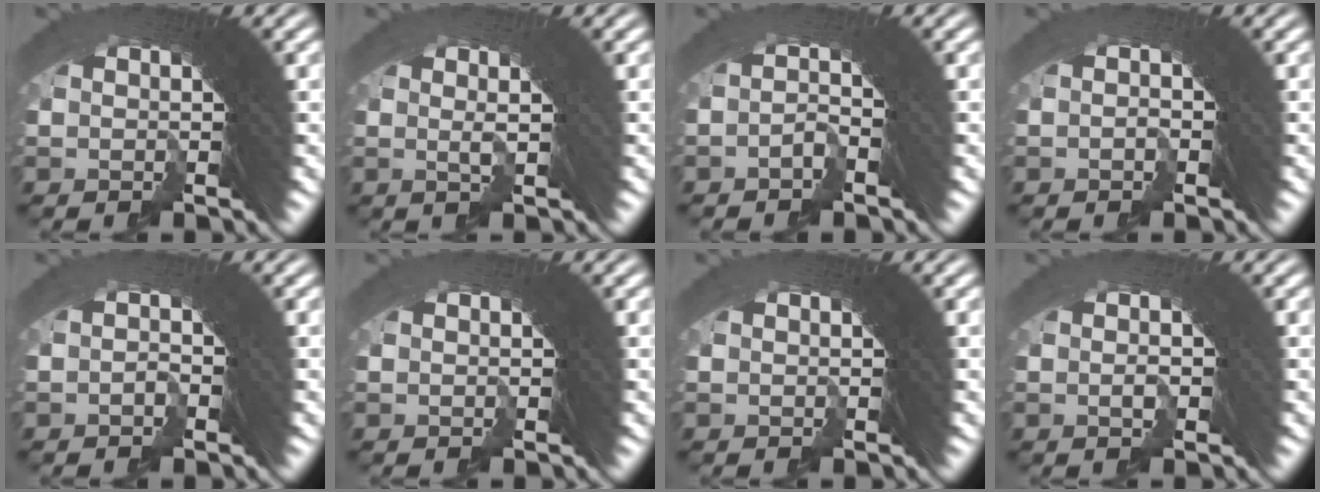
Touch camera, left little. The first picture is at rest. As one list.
[{"total": 2.8, "force": [1.6, 0.7, 2.2], "torque": [-0.023, 0.022, 0.015]}, {"total": 1.7, "force": [-1.3, -0.7, -0.7], "torque": [0.027, -0.002, -0.016]}, {"total": 1.0, "force": [-0.9, 0.1, -0.3], "torque": [0.015, 0.005, -0.017]}, {"total": 1.3, "force": [-1.3, -0.1, -0.5], "torque": [0.023, 0.002, -0.021]}, {"total": 0.0}, {"total": 0.0}, {"total": 0.9, "force": [-0.5, 0.5, 0.5], "torque": [-0.003, 0.001, -0.008]}]